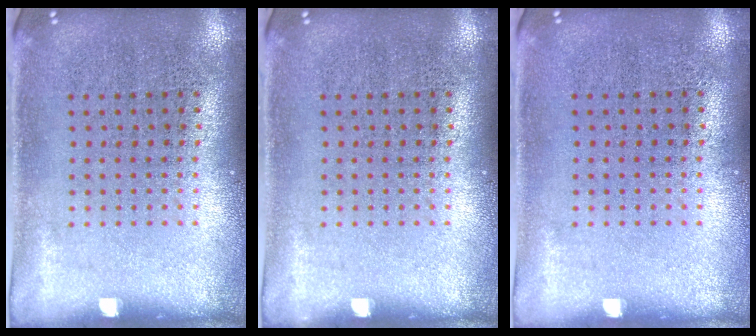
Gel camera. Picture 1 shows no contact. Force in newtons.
{"total": 0.0}
{"total": 0.0}